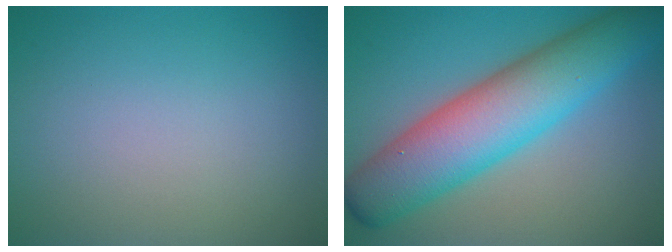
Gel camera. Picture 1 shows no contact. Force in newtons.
{"total": 10.1, "press": 10.1, "slide": 0.0}